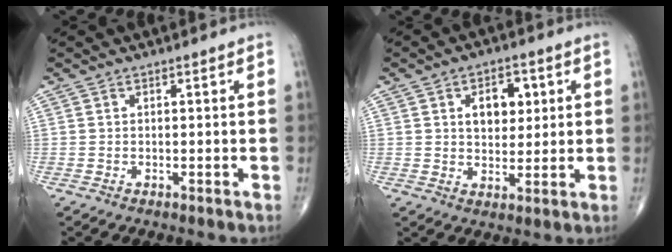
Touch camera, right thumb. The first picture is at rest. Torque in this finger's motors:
{"motor_torque": [-0.35, 0.35, 0.85, 0.36, 0.00]}